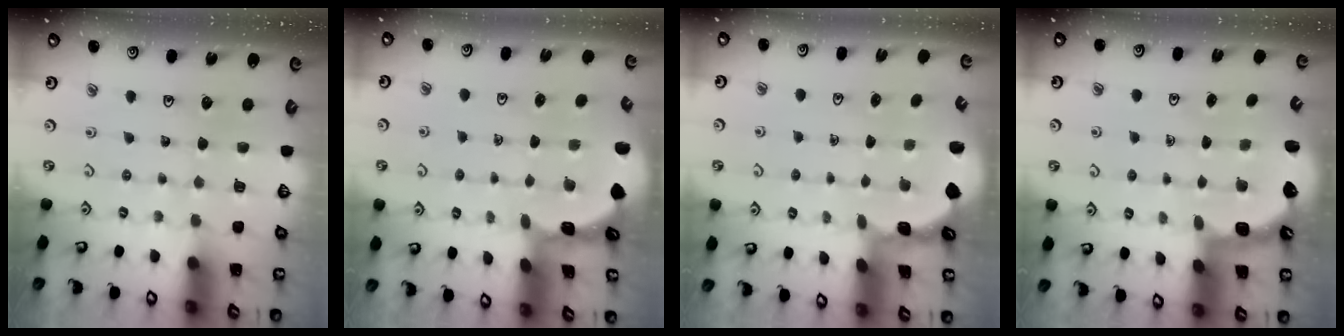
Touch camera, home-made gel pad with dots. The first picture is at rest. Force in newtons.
{"total": 2.7, "press": 2.7, "slide": 0.3}
{"total": 0.8, "press": 0.8, "slide": 0.2}
{"total": 2.6, "press": 2.2, "slide": 1.4}